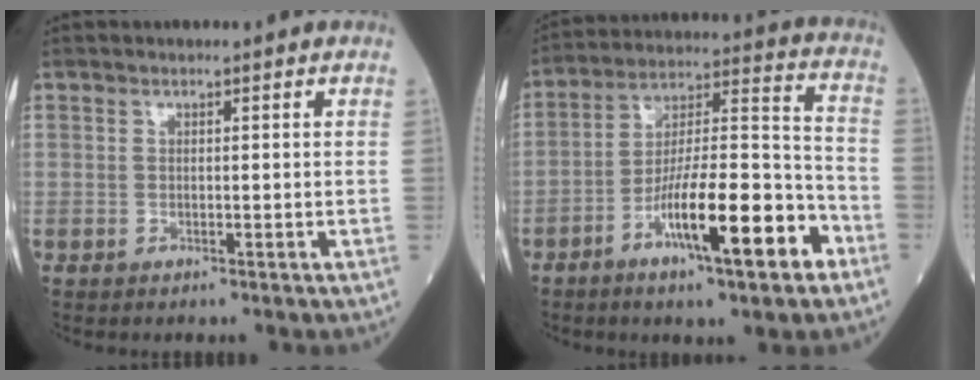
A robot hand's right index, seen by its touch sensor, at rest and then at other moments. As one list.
[{"total": 16.5, "force": [-8.0, 2.4, 14.2], "torque": [-0.244, 0.002, -0.129]}]